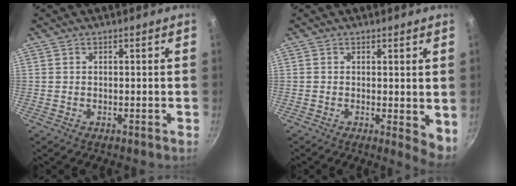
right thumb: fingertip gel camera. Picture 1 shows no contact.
{"total": 4.4, "force": [0.4, 1.8, 3.9], "torque": [-0.047, -0.010, 0.006]}